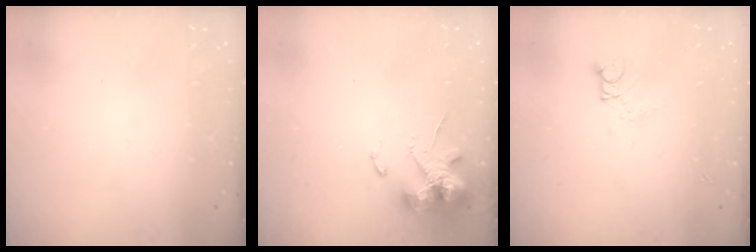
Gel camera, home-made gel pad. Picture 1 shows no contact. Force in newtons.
{"total": 13.6, "press": 13.4, "slide": 2.1}
{"total": 4.4, "press": 4.4, "slide": 0.3}